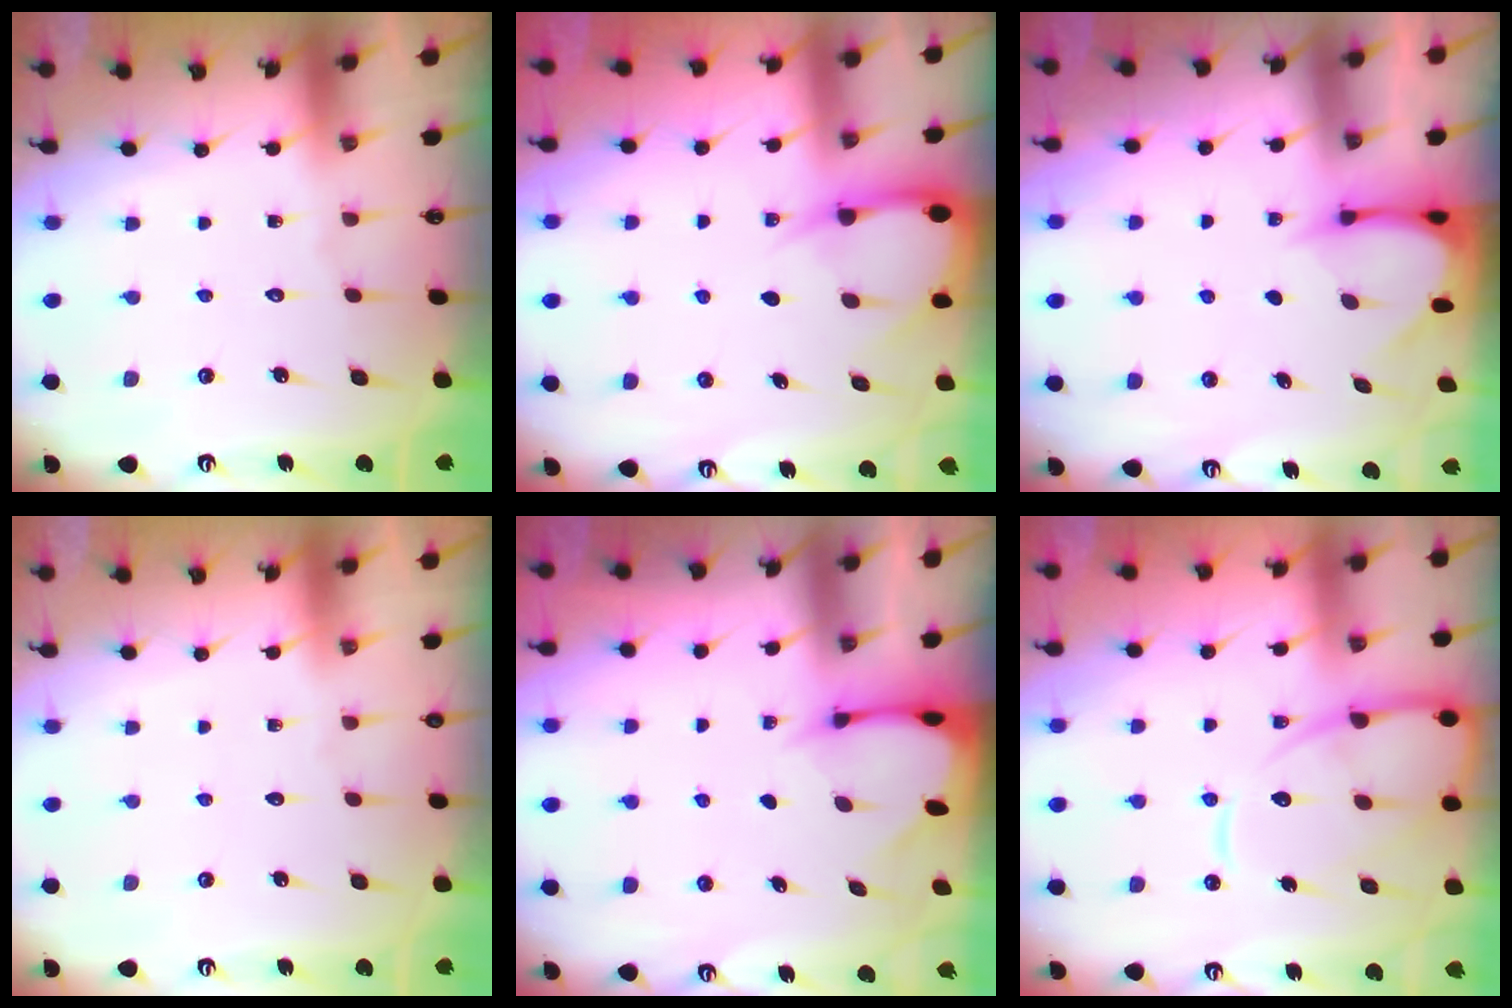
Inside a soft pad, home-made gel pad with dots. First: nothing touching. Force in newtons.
{"total": 4.5, "press": 4.5, "slide": 0.5}
{"total": 3.6, "press": 3.6, "slide": 0.3}
{"total": 0.0}
{"total": 2.7, "press": 2.7, "slide": 0.3}
{"total": 12.7, "press": 12.6, "slide": 1.4}